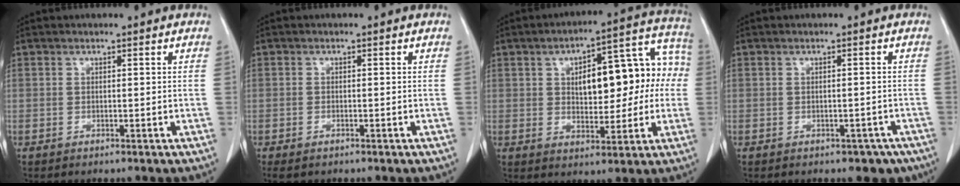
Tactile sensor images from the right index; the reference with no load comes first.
{"total": 1.6, "force": [-1.2, 0.5, 0.9], "torque": [-0.017, -0.004, -0.014]}
{"total": 16.1, "force": [1.5, 6.9, 14.5], "torque": [-0.197, 0.050, 0.030]}
{"total": 3.3, "force": [-2.2, 2.0, 1.4], "torque": [-0.004, 0.007, -0.022]}